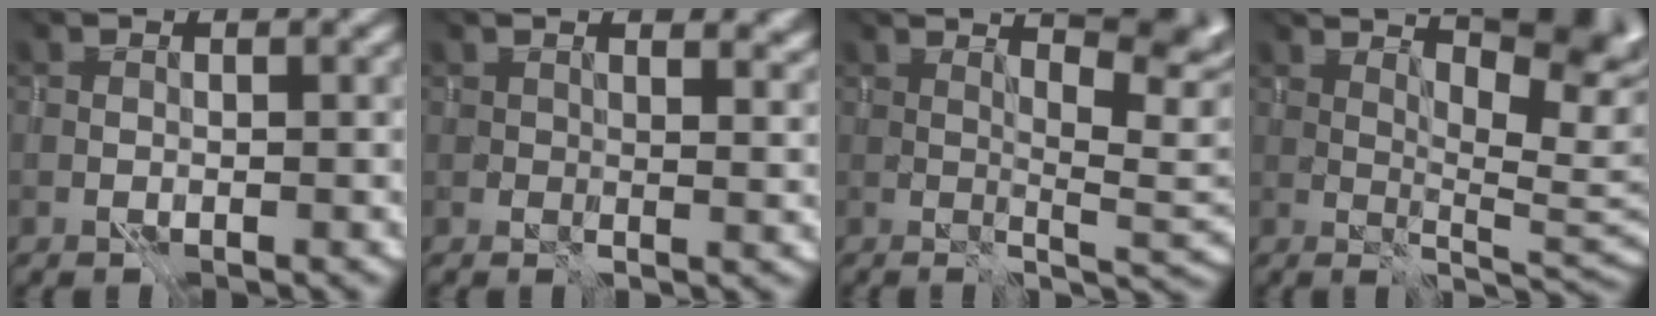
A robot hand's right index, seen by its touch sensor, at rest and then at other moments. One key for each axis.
{"total": 3.0, "fx": 2.1, "fy": 1.4, "fz": 1.5, "tx": -0.020, "ty": -0.010, "tz": 0.034}
{"total": 7.3, "fx": 3.1, "fy": 1.6, "fz": 6.5, "tx": -0.058, "ty": 0.012, "tz": 0.058}
{"total": 8.1, "fx": 4.3, "fy": 1.7, "fz": 6.6, "tx": -0.087, "ty": 0.008, "tz": 0.079}